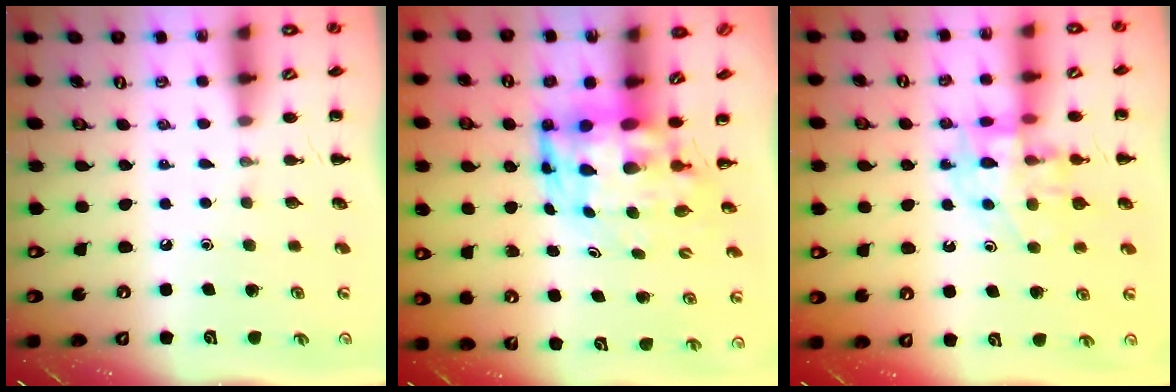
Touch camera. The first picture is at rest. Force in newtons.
{"total": 7.3, "press": 7.0, "slide": 2.2}
{"total": 13.2, "press": 12.9, "slide": 2.9}